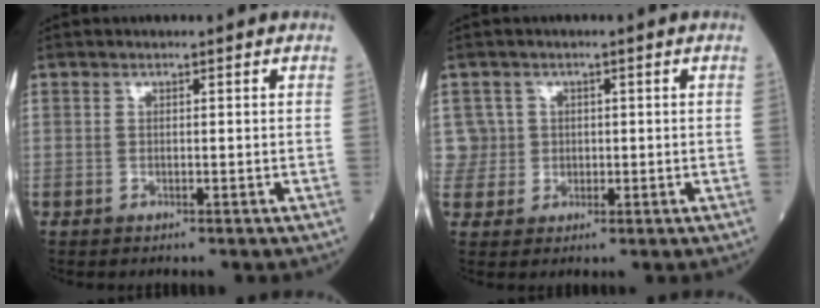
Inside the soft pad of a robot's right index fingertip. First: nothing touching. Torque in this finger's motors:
{"motor_torque": [-0.05, 0.02, -0.04, -0.02]}